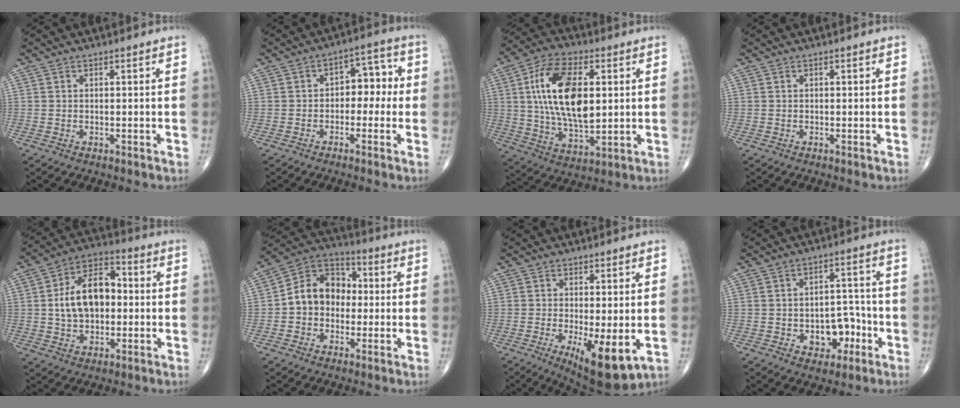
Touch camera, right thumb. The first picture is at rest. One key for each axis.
{"total": 7.0, "fx": -0.6, "fy": 4.7, "fz": 5.1, "tx": -0.035, "ty": 0.033, "tz": -0.019}
{"total": 18.8, "fx": 3.2, "fy": 9.4, "fz": 15.9, "tx": -0.284, "ty": -0.007, "tz": 0.057}
{"total": 0.0}
{"total": 13.8, "fx": 0.5, "fy": 8.7, "fz": 10.6, "tx": -0.160, "ty": 0.026, "tz": 0.002}
{"total": 11.8, "fx": -0.3, "fy": 9.4, "fz": 7.2, "tx": -0.091, "ty": 0.039, "tz": -0.019}
{"total": 10.0, "fx": -2.5, "fy": 3.3, "fz": 9.1, "tx": -0.141, "ty": -0.025, "tz": -0.031}
{"total": 8.0, "fx": -2.7, "fy": 5.6, "fz": 5.1, "tx": -0.032, "ty": 0.034, "tz": -0.033}